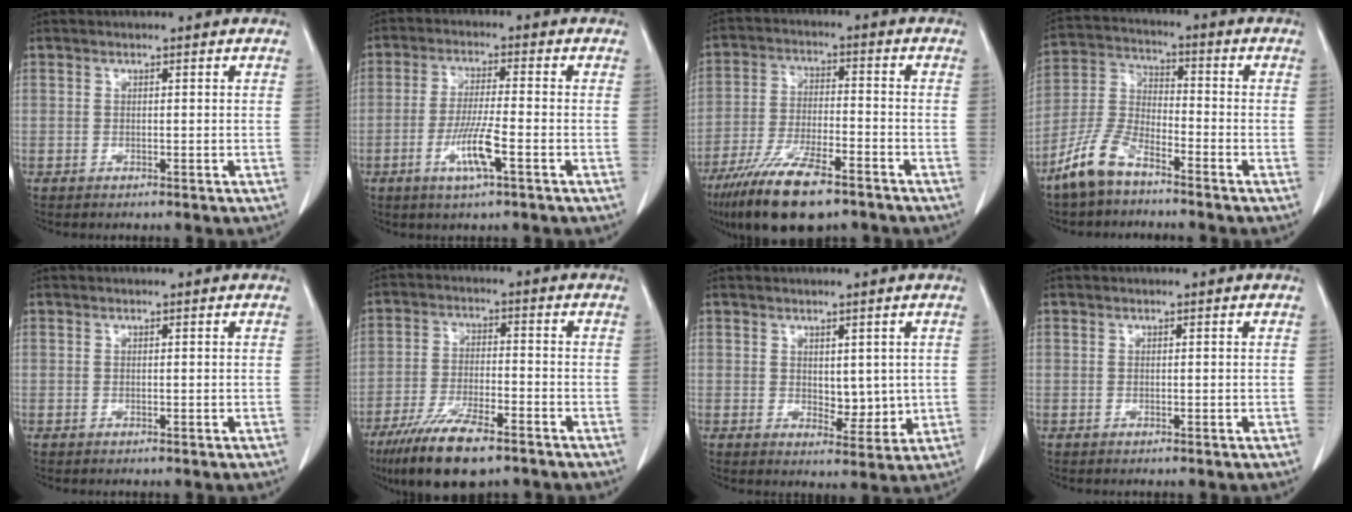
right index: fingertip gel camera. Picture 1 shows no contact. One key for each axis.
{"total": 7.5, "fx": -3.1, "fy": 0.6, "fz": 6.8, "tx": -0.135, "ty": -0.008, "tz": -0.056}
{"total": 15.2, "fx": -10.5, "fy": 4.0, "fz": 10.2, "tx": -0.207, "ty": -0.028, "tz": -0.188}
{"total": 9.7, "fx": -6.9, "fy": 3.6, "fz": 5.8, "tx": -0.143, "ty": -0.004, "tz": -0.144}
{"total": 0.0}
{"total": 12.6, "fx": -8.6, "fy": 3.3, "fz": 8.6, "tx": -0.160, "ty": -0.019, "tz": -0.150}
{"total": 5.5, "fx": 0.5, "fy": 3.1, "fz": 4.4, "tx": -0.064, "ty": -0.004, "tz": 0.022}
{"total": 0.0}